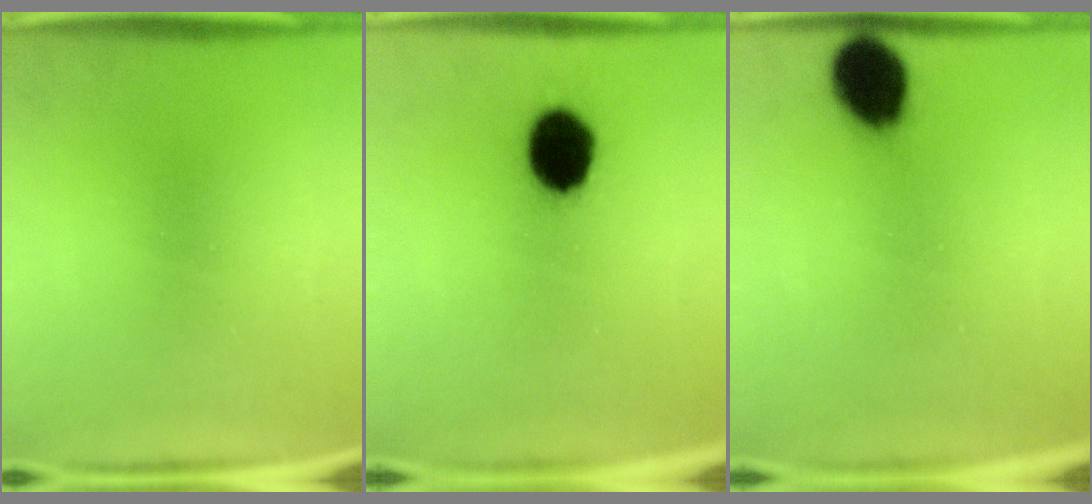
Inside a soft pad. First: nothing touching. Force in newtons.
{"total": 12.1}
{"total": 9.3}